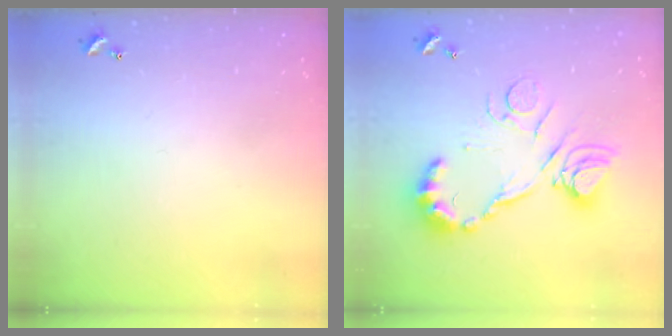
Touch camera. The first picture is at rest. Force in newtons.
{"total": 15.9, "press": 15.8, "slide": 1.0}